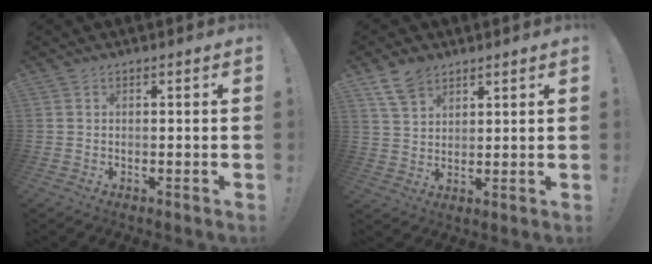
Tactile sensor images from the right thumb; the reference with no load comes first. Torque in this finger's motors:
{"motor_torque": [-0.03, 1.42, -0.02, 0.11, 0.00]}